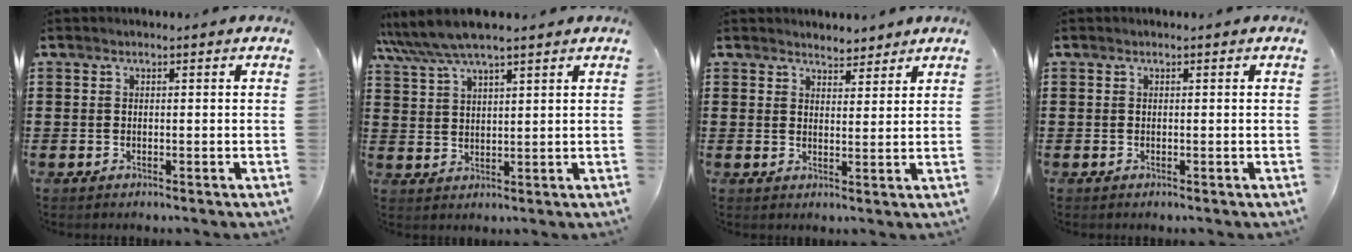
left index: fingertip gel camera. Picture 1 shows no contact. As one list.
[{"total": 5.9, "force": [5.0, 0.9, 3.1], "torque": [-0.073, -0.011, 0.090]}, {"total": 3.0, "force": [2.9, 0.8, 0.0], "torque": [-0.010, -0.004, 0.055]}, {"total": 0.0}]